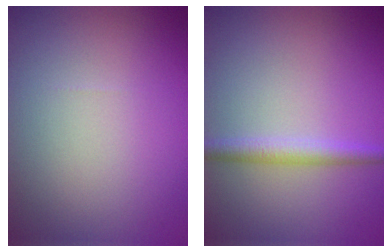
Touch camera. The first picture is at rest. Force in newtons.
{"total": 2.3, "press": 2.3, "slide": 0.0}